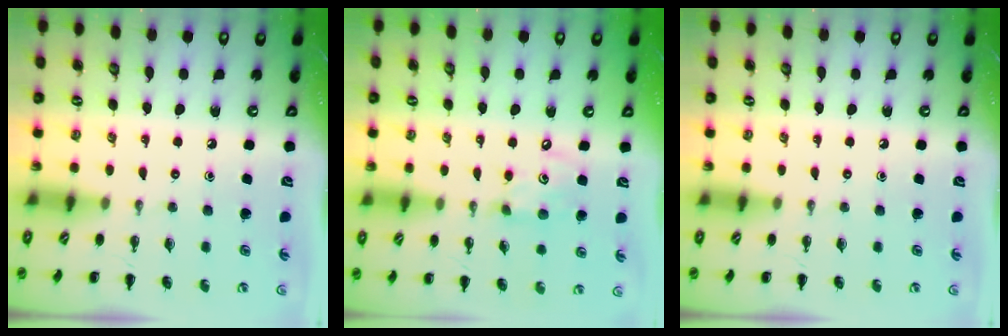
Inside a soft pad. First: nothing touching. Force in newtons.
{"total": 6.1, "press": 6.0, "slide": 1.1}
{"total": 0.0}